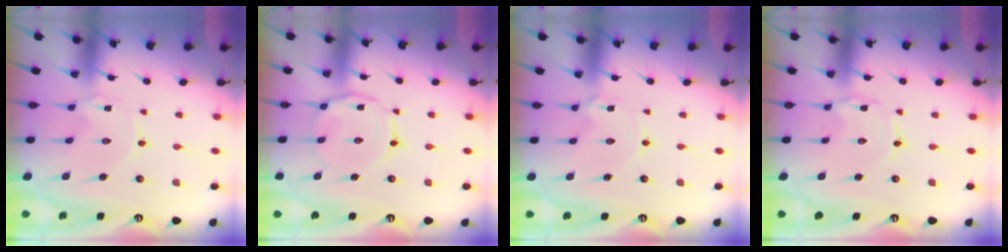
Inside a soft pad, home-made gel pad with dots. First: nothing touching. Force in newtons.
{"total": 7.4, "press": 7.4, "slide": 0.6}
{"total": 1.7, "press": 1.7, "slide": 0.1}
{"total": 1.2, "press": 1.2, "slide": 0.1}